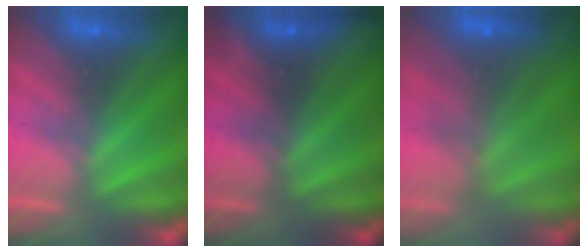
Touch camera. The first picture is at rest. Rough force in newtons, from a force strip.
{"total": 2.4}
{"total": 7.3}